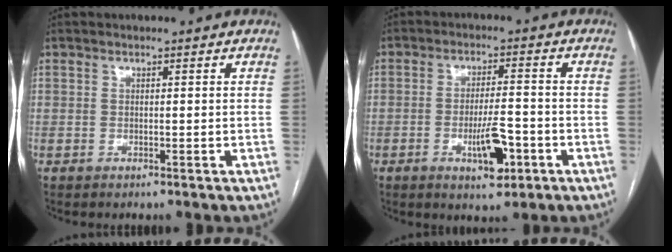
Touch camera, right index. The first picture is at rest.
{"total": 6.6, "force": [-2.7, 1.8, 5.8], "torque": [-0.102, -0.004, -0.038]}